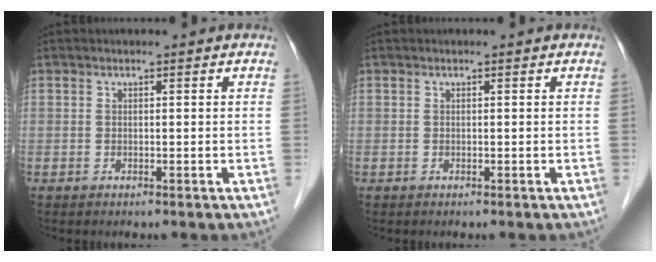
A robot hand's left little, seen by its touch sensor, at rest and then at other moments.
{"total": 0.0}